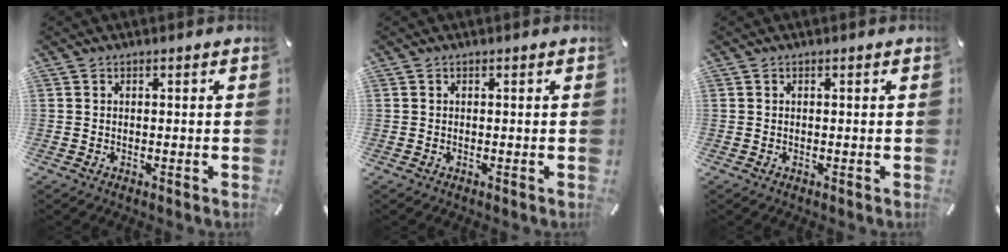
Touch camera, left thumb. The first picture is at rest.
{"total": 0.0}
{"total": 0.0}